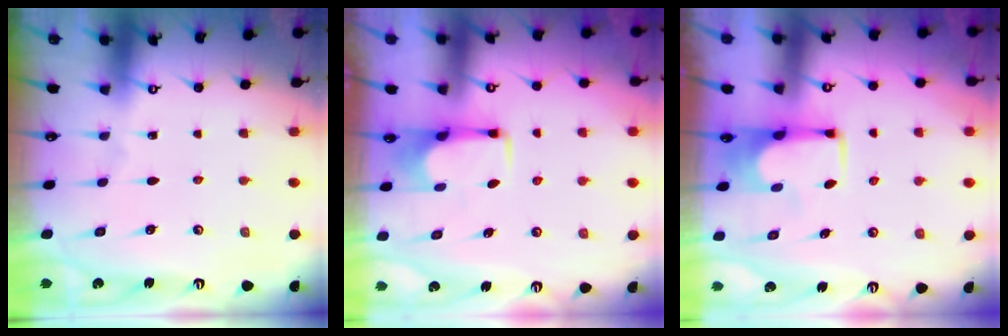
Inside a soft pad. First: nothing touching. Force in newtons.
{"total": 2.8, "press": 2.8, "slide": 0.4}
{"total": 1.5, "press": 1.5, "slide": 0.1}